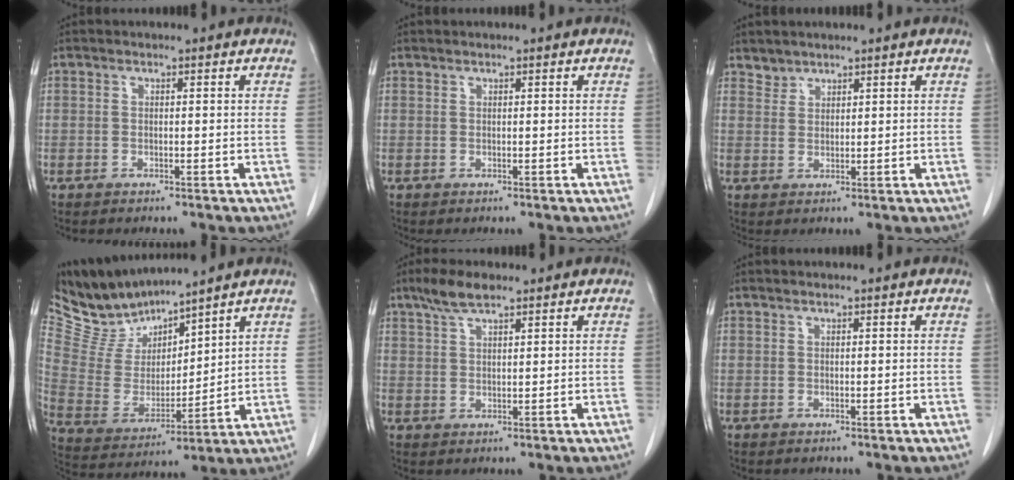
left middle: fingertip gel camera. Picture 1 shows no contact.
{"total": 0.0}
{"total": 1.7, "force": [1.5, 0.6, -0.3], "torque": [0.010, 0.003, 0.028]}
{"total": 10.6, "force": [10.3, 1.4, 1.9], "torque": [-0.058, 0.001, 0.223]}
{"total": 4.5, "force": [3.3, 1.0, 2.8], "torque": [-0.066, 0.010, 0.065]}
{"total": 0.0}